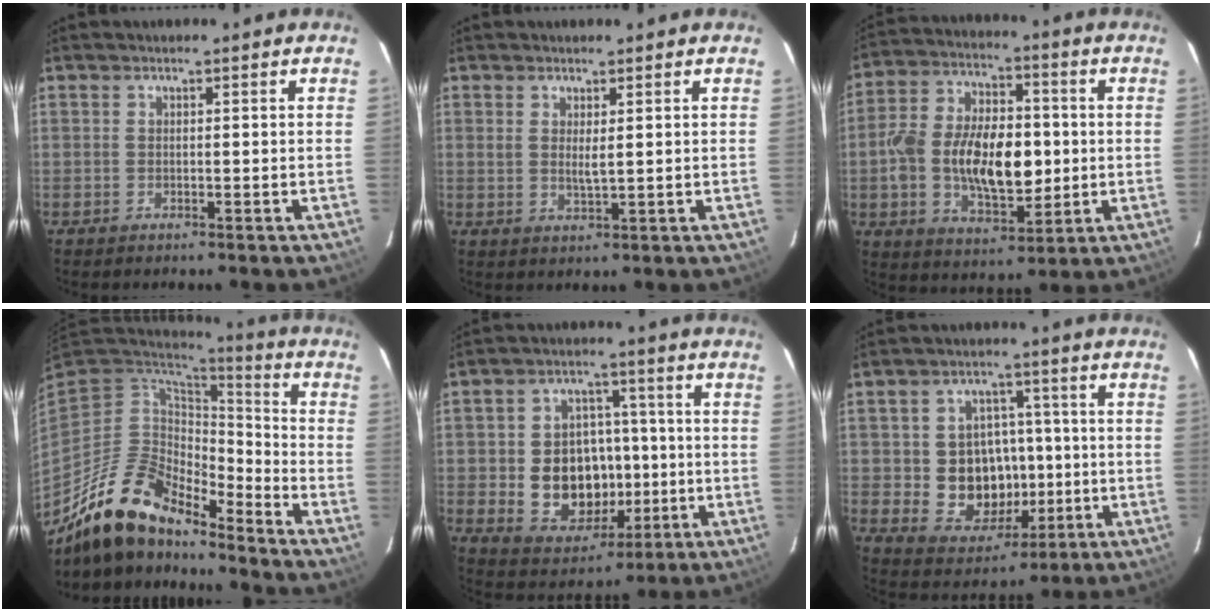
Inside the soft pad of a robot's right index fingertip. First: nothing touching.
{"total": 2.5, "force": [0.7, 0.6, 2.3], "torque": [-0.042, -0.006, 0.012]}
{"total": 17.2, "force": [-1.3, 9.5, 14.3], "torque": [-0.280, 0.010, -0.019]}
{"total": 16.9, "force": [-13.9, 5.5, 7.8], "torque": [-0.159, -0.010, -0.262]}
{"total": 13.9, "force": [-1.9, 11.1, 8.2], "torque": [-0.181, 0.014, -0.006]}
{"total": 12.3, "force": [-1.3, 10.5, 6.2], "torque": [-0.138, 0.011, 0.000]}